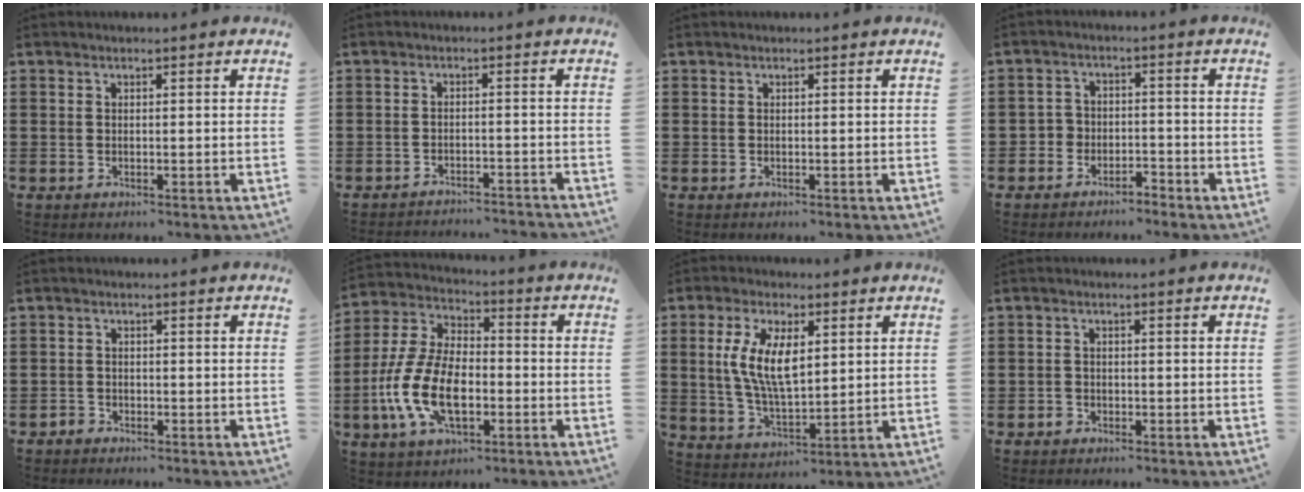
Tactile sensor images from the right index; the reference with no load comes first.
{"total": 2.1, "force": [-2.1, -0.3, 0.2], "torque": [-0.008, -0.001, -0.044]}
{"total": 0.0}
{"total": 3.2, "force": [-2.9, 1.5, -0.2], "torque": [-0.008, 0.003, -0.062]}
{"total": 1.0, "force": [-1.0, 0.4, 0.1], "torque": [-0.006, 0.001, -0.021]}
{"total": 11.9, "force": [-3.7, 6.0, 9.6], "torque": [-0.244, -0.012, -0.078]}
{"total": 8.7, "force": [2.2, 3.6, 7.6], "torque": [-0.164, 0.004, 0.038]}
{"total": 1.3, "force": [-0.9, 0.9, 0.2], "torque": [-0.006, 0.000, -0.020]}